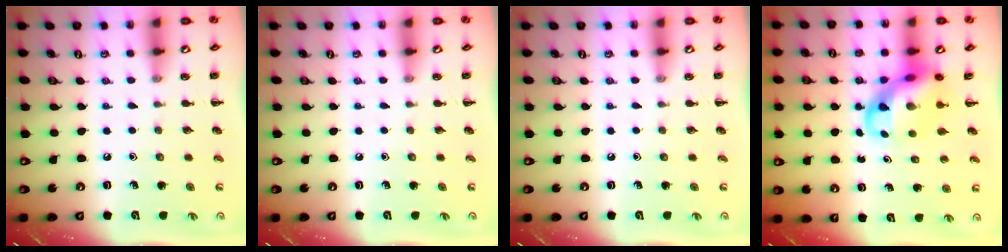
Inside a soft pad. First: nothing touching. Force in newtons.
{"total": 0.0}
{"total": 0.0}
{"total": 8.8, "press": 8.5, "slide": 2.3}